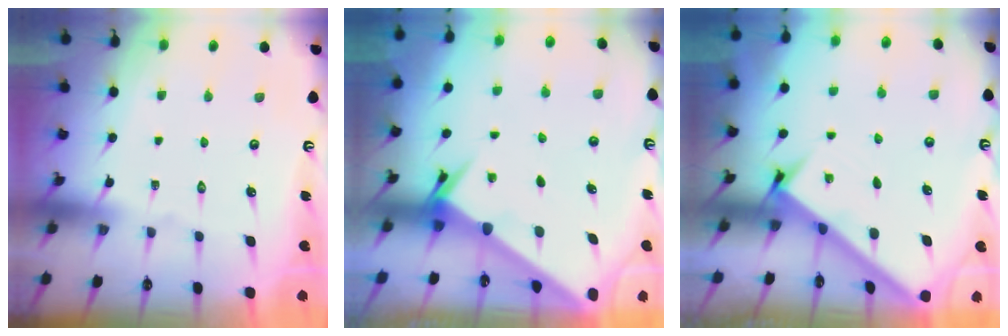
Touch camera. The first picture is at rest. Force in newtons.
{"total": 2.4, "press": 2.4, "slide": 0.3}
{"total": 2.9, "press": 2.9, "slide": 0.4}